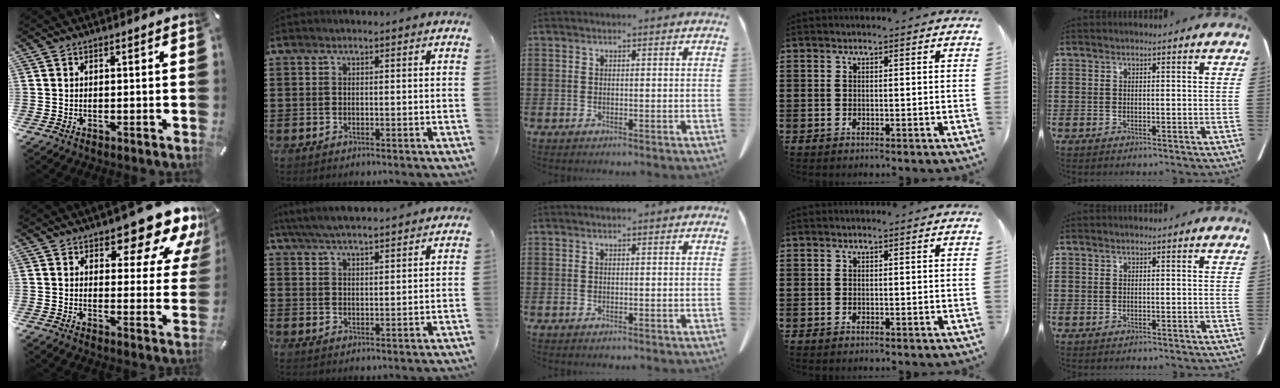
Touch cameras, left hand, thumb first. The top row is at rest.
{"thumb": {"total": 13.8, "force": [10.1, 5.4, 7.7], "torque": [-0.092, -0.078, 0.167]}, "index": {"total": 5.2, "force": [5.0, 0.3, 1.7], "torque": [-0.047, -0.017, 0.091]}}